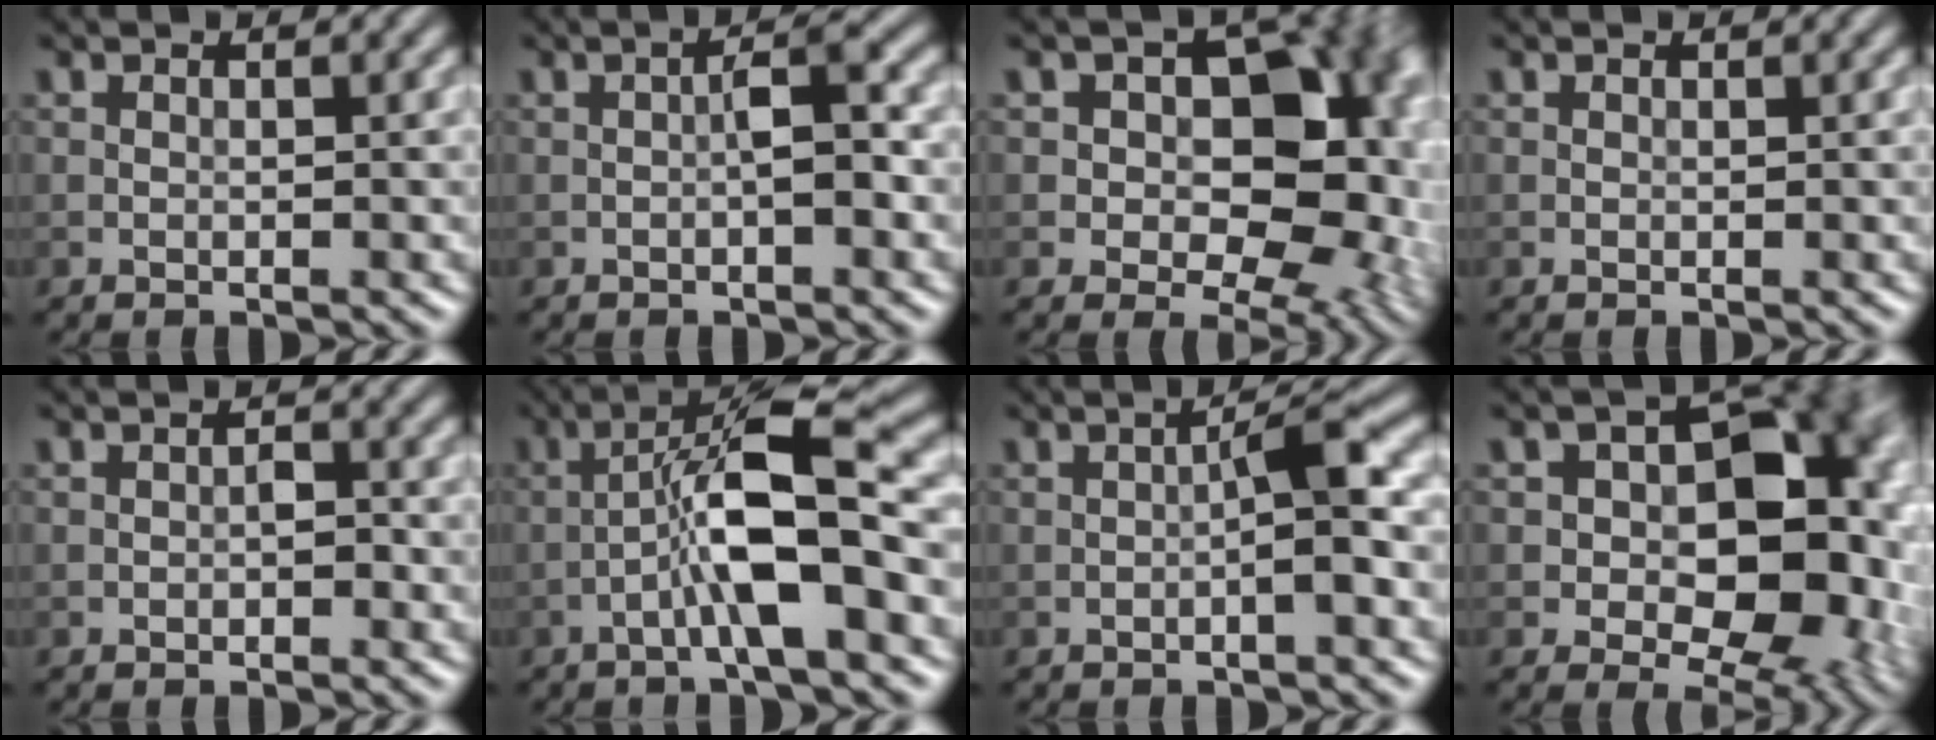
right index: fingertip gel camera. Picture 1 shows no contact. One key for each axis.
{"total": 2.8, "fx": -0.6, "fy": 0.6, "fz": 2.7, "tx": -0.045, "ty": 0.010, "tz": -0.011}
{"total": 16.5, "fx": 2.0, "fy": 11.8, "fz": 11.4, "tx": -0.072, "ty": 0.024, "tz": 0.019}
{"total": 0.0}
{"total": 1.1, "fx": -0.4, "fy": 0.6, "fz": 0.9, "tx": -0.011, "ty": 0.004, "tz": -0.005}
{"total": 8.3, "fx": -2.3, "fy": 1.4, "fz": 7.9, "tx": -0.132, "ty": 0.023, "tz": -0.044}
{"total": 3.2, "fx": -0.7, "fy": 0.2, "fz": 3.1, "tx": -0.051, "ty": 0.014, "tz": -0.014}
{"total": 14.1, "fx": 0.8, "fy": 9.8, "fz": 10.0, "tx": -0.072, "ty": 0.014, "tz": 0.009}